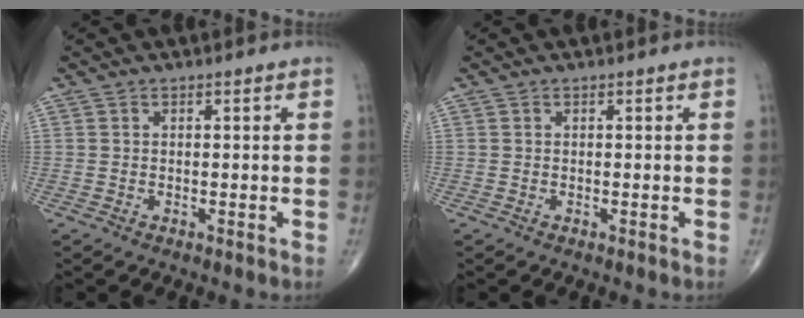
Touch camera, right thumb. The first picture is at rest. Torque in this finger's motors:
{"motor_torque": [0.00, 0.00, 0.00, 0.00, 0.01]}